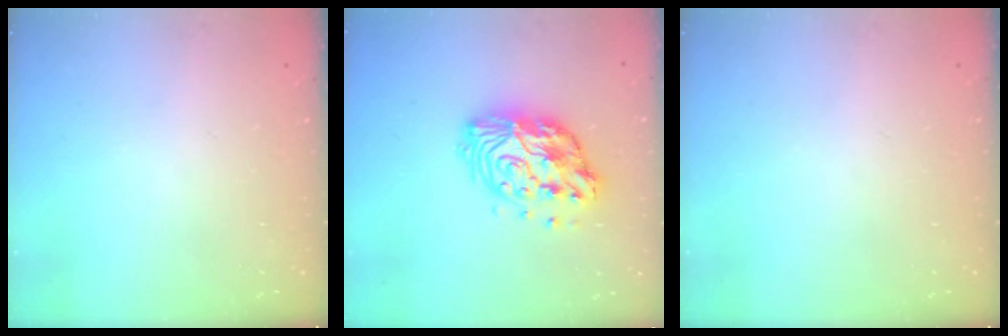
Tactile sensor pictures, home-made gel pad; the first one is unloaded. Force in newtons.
{"total": 14.6, "press": 14.5, "slide": 1.1}
{"total": 0.0}